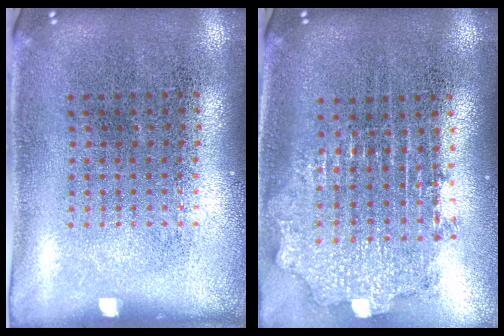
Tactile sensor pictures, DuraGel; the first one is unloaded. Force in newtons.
{"total": 2.0, "press": 1.5, "slide": 1.3}